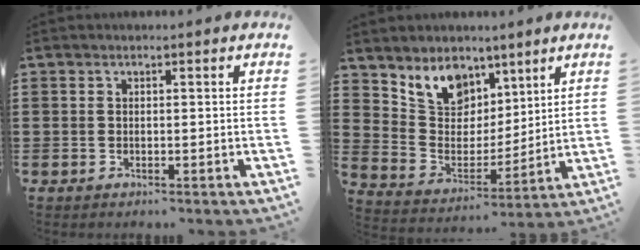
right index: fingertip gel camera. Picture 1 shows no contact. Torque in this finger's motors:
{"motor_torque": [0.53, 0.40, 0.57, 0.11]}